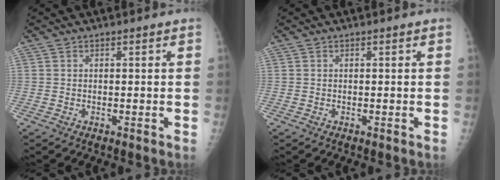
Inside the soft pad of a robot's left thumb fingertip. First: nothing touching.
{"total": 0.0}